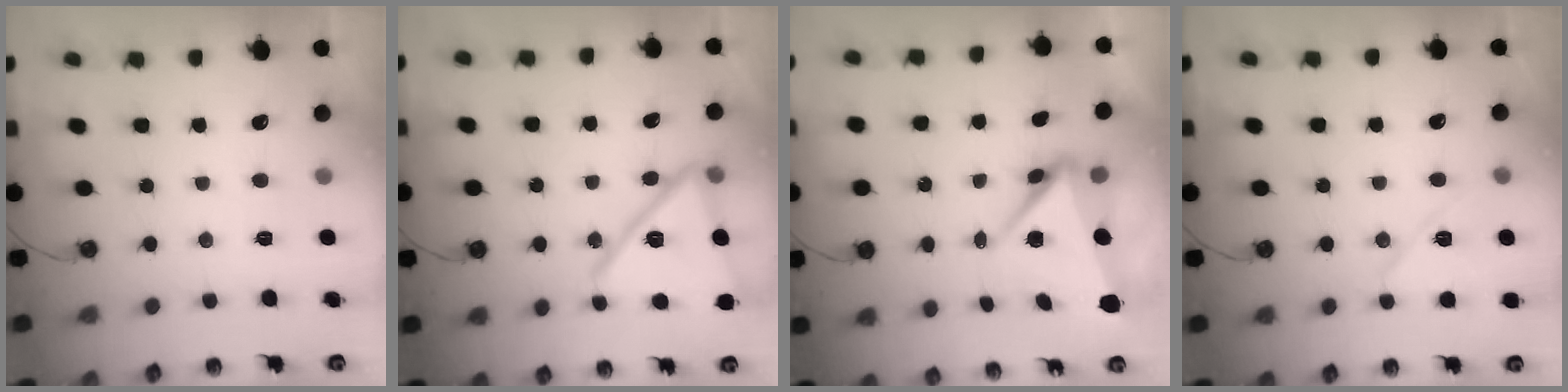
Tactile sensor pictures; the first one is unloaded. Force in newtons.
{"total": 18.0, "press": 18.0, "slide": 1.1}
{"total": 6.4, "press": 6.0, "slide": 2.2}
{"total": 9.0, "press": 8.9, "slide": 1.5}